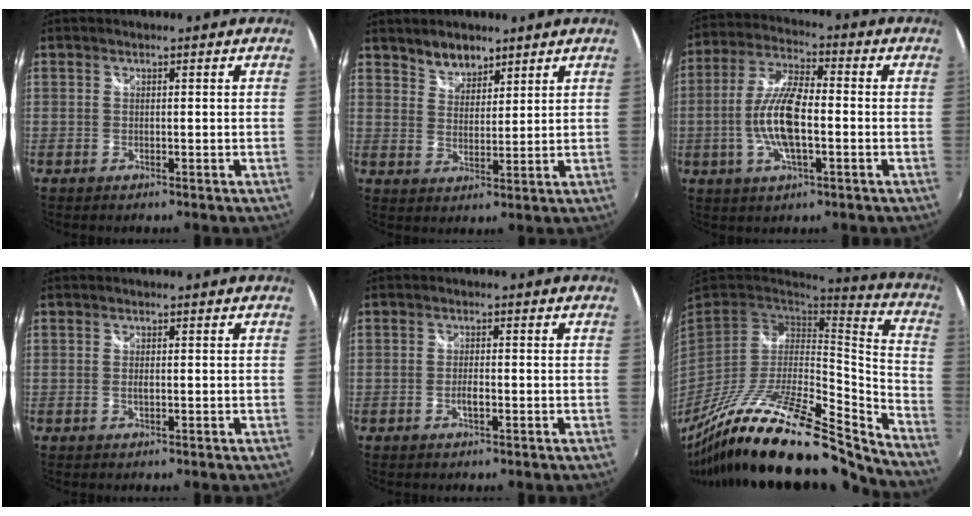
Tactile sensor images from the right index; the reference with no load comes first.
{"total": 5.0, "force": [4.0, 2.4, 1.7], "torque": [-0.020, 0.007, 0.072]}
{"total": 11.5, "force": [-2.4, 3.6, 10.6], "torque": [-0.219, 0.003, -0.048]}
{"total": 0.9, "force": [-0.1, 0.3, 0.9], "torque": [-0.019, 0.000, -0.002]}
{"total": 1.8, "force": [-0.8, 0.5, 1.6], "torque": [-0.033, 0.000, -0.014]}
{"total": 27.2, "force": [-22.3, 4.6, 14.7], "torque": [-0.232, -0.041, -0.380]}